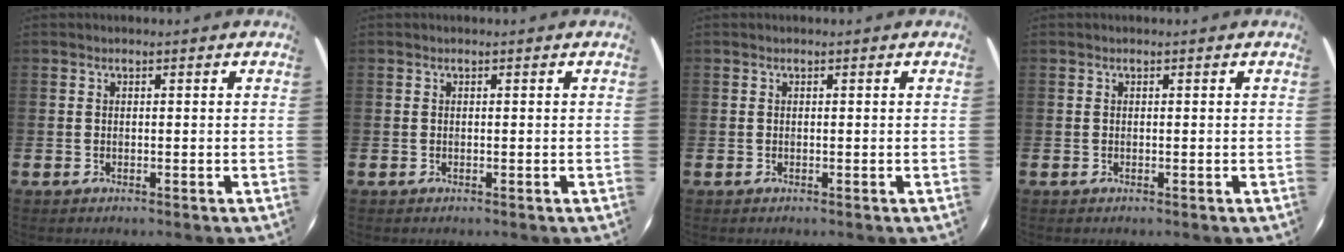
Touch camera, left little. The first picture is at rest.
{"total": 0.0}
{"total": 0.0}
{"total": 0.0}